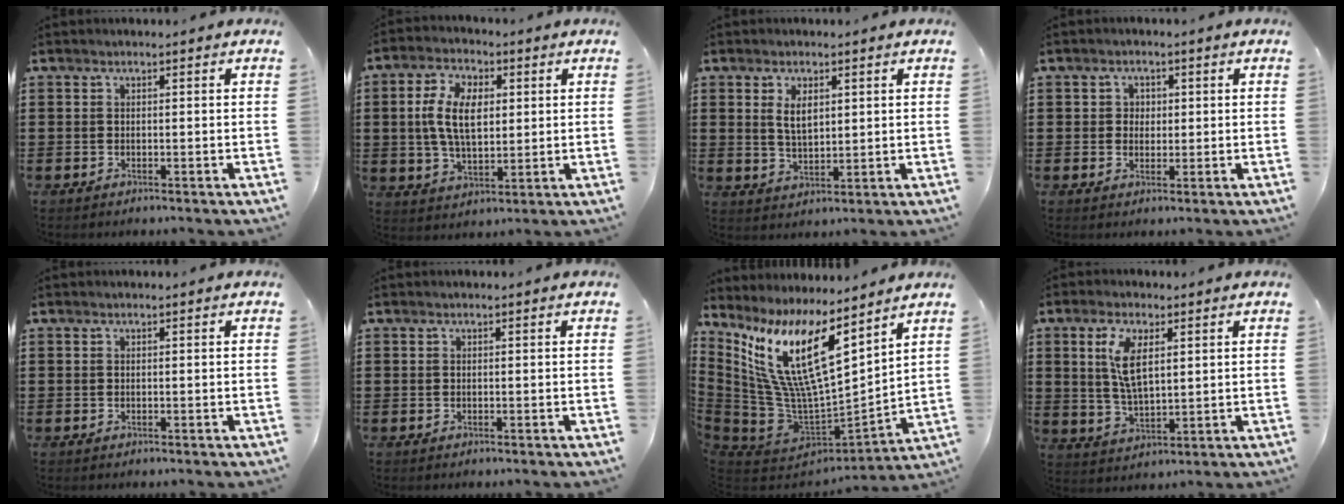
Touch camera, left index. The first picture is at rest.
{"total": 8.8, "force": [1.4, 4.9, 7.1], "torque": [-0.165, 0.010, 0.017]}
{"total": 3.7, "force": [1.4, 1.8, 2.9], "torque": [-0.055, 0.003, 0.022]}
{"total": 2.2, "force": [0.3, 2.1, 0.6], "torque": [-0.022, 0.009, 0.002]}
{"total": 0.0}
{"total": 0.0}
{"total": 15.7, "force": [8.3, 4.8, 12.4], "torque": [-0.296, -0.055, 0.138]}
{"total": 7.1, "force": [2.4, 3.1, 5.9], "torque": [-0.124, 0.003, 0.038]}